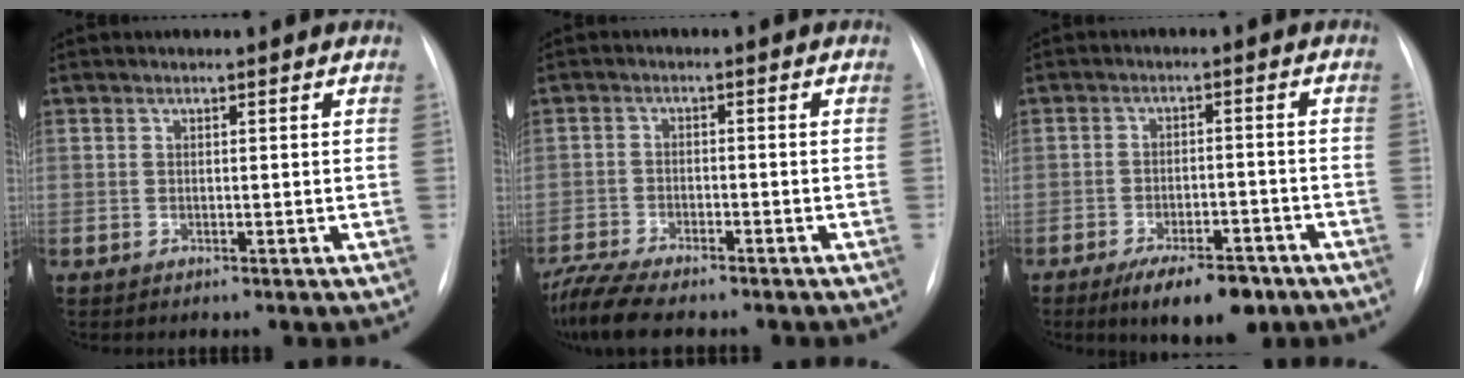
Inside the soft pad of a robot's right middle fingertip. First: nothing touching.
{"total": 9.1, "force": [-7.6, 1.9, 4.5], "torque": [-0.085, -0.012, -0.129]}
{"total": 9.2, "force": [-6.4, 3.4, 5.7], "torque": [-0.081, -0.003, -0.097]}